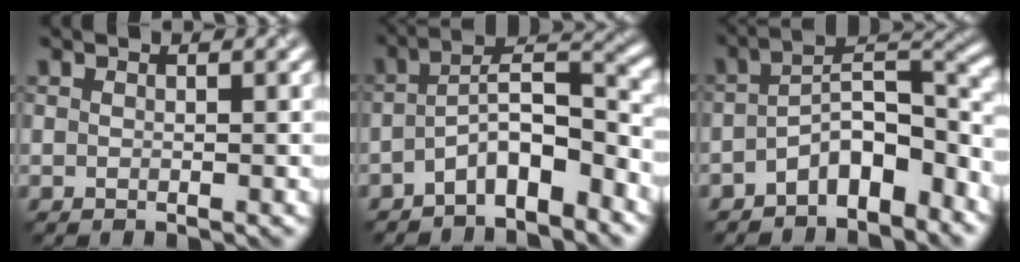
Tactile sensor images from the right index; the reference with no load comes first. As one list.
[{"total": 6.4, "force": [-3.8, 1.9, 4.8], "torque": [-0.077, 0.017, -0.073]}, {"total": 6.7, "force": [-4.0, 2.7, 4.6], "torque": [-0.064, 0.016, -0.078]}]